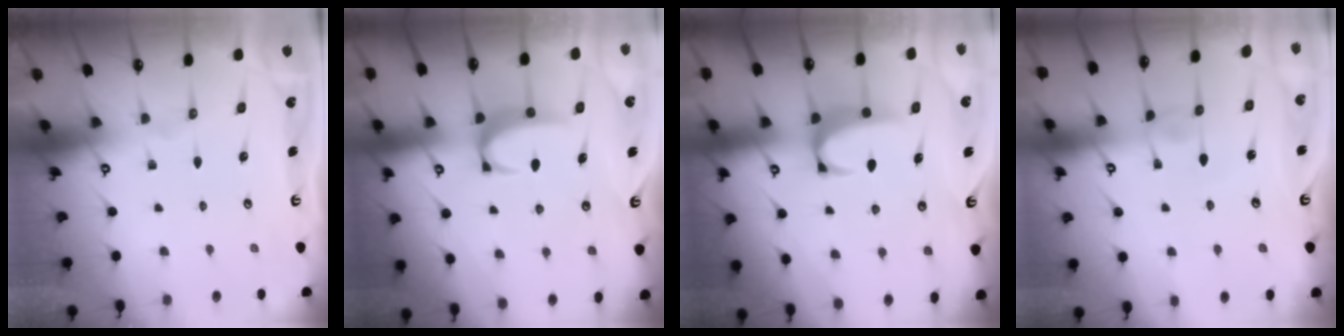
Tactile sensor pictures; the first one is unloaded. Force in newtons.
{"total": 2.7, "press": 2.6, "slide": 0.5}
{"total": 1.9, "press": 1.9, "slide": 0.3}
{"total": 2.4, "press": 2.4, "slide": 0.2}